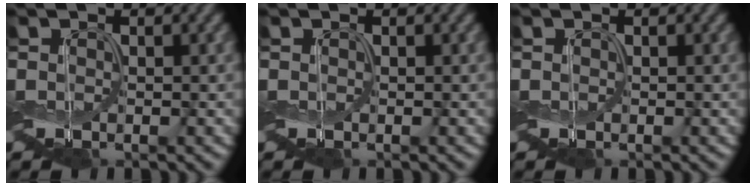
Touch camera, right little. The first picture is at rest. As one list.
[{"total": 0.0}, {"total": 0.0}]